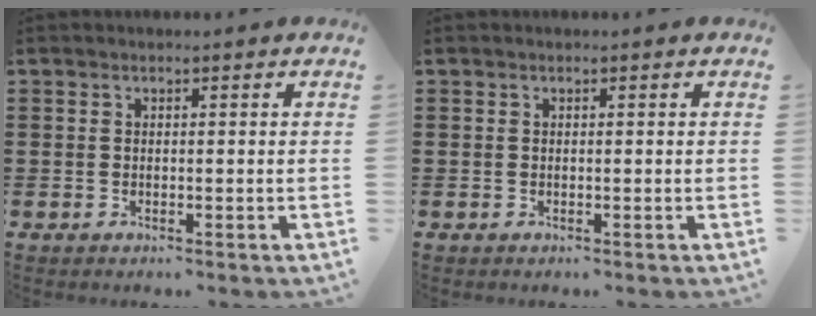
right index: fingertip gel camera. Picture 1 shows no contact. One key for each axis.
{"total": 0.0}